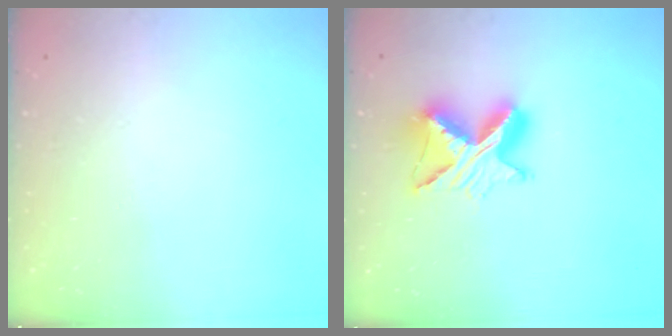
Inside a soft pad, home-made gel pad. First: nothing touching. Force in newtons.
{"total": 10.5, "press": 10.4, "slide": 1.0}